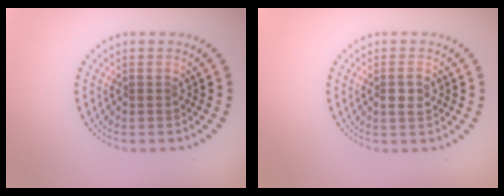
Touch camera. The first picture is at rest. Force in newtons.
{"total": 1.4, "press": 1.4, "slide": 0.4}